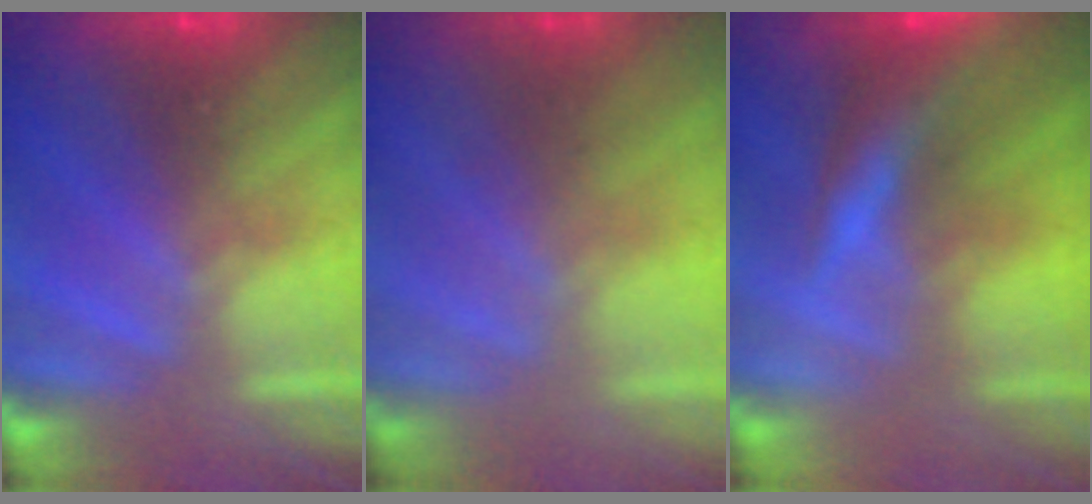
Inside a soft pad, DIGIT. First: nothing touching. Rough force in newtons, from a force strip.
{"total": 1.2}
{"total": 7.8}